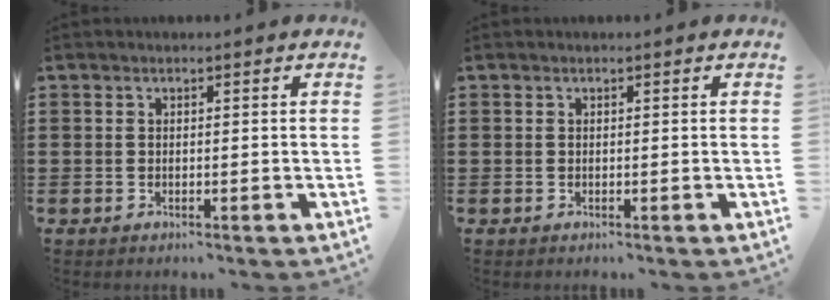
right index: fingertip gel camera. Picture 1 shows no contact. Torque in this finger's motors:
{"motor_torque": [-0.01, 0.00, 0.00, -0.01]}